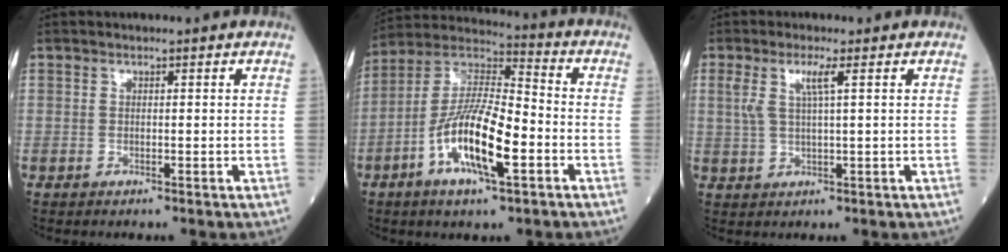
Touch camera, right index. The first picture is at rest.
{"total": 14.6, "force": [-4.9, 3.2, 13.4], "torque": [-0.260, 0.000, -0.091]}
{"total": 3.9, "force": [1.5, 0.1, 3.6], "torque": [-0.078, 0.008, 0.033]}